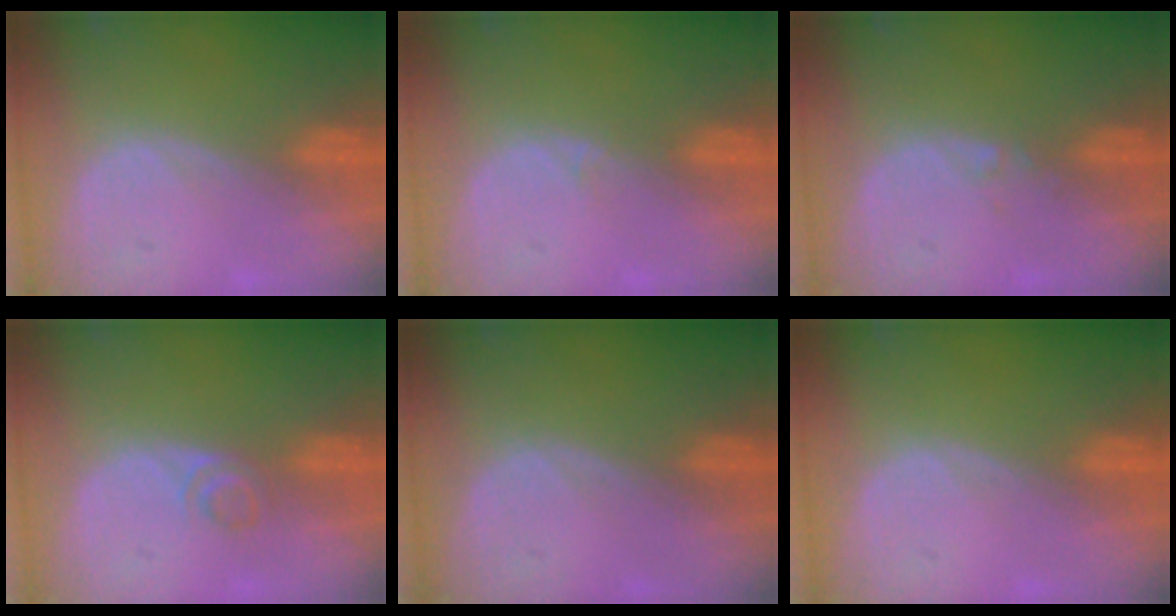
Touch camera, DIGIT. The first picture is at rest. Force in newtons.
{"total": 0.9, "press": 0.5, "slide": 0.7}
{"total": 0.7, "press": 0.6, "slide": 0.4}
{"total": 2.3, "press": 2.1, "slide": 1.0}
{"total": 0.0}
{"total": 0.0}